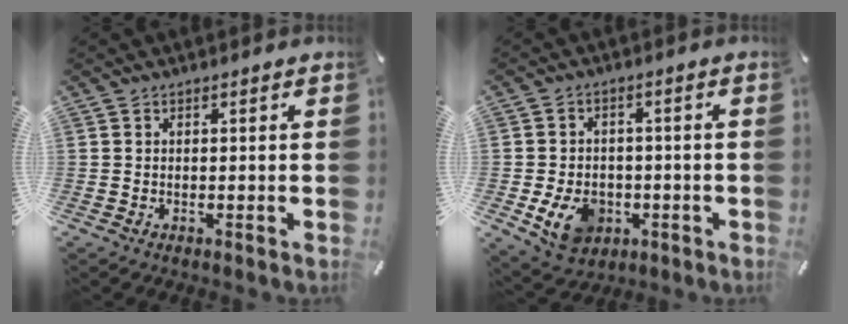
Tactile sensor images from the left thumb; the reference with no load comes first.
{"total": 9.1, "force": [-2.8, 7.1, 5.0], "torque": [-0.105, 0.010, -0.052]}